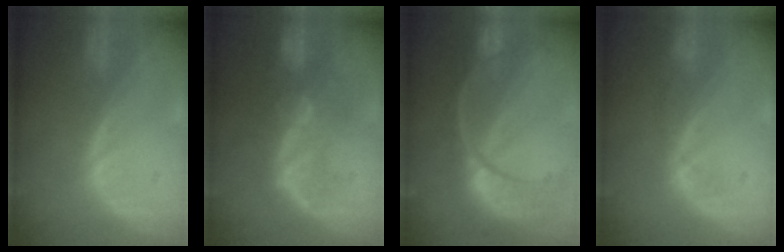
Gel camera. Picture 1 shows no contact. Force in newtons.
{"total": 9.7, "press": 8.7, "slide": 4.3}
{"total": 11.2, "press": 9.4, "slide": 6.1}
{"total": 1.4, "press": 1.3, "slide": 0.3}